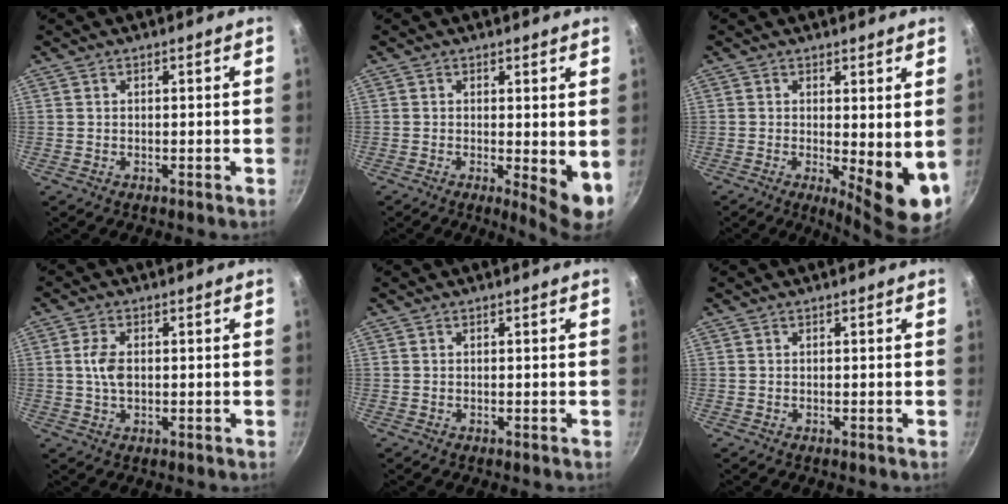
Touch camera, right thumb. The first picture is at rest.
{"total": 6.3, "force": [0.0, 1.9, 6.0], "torque": [-0.079, -0.016, 0.002]}
{"total": 9.3, "force": [-0.2, 3.1, 8.8], "torque": [-0.104, -0.019, 0.005]}
{"total": 4.3, "force": [0.2, 2.5, 3.5], "torque": [-0.065, 0.005, 0.002]}
{"total": 0.0}
{"total": 0.0}